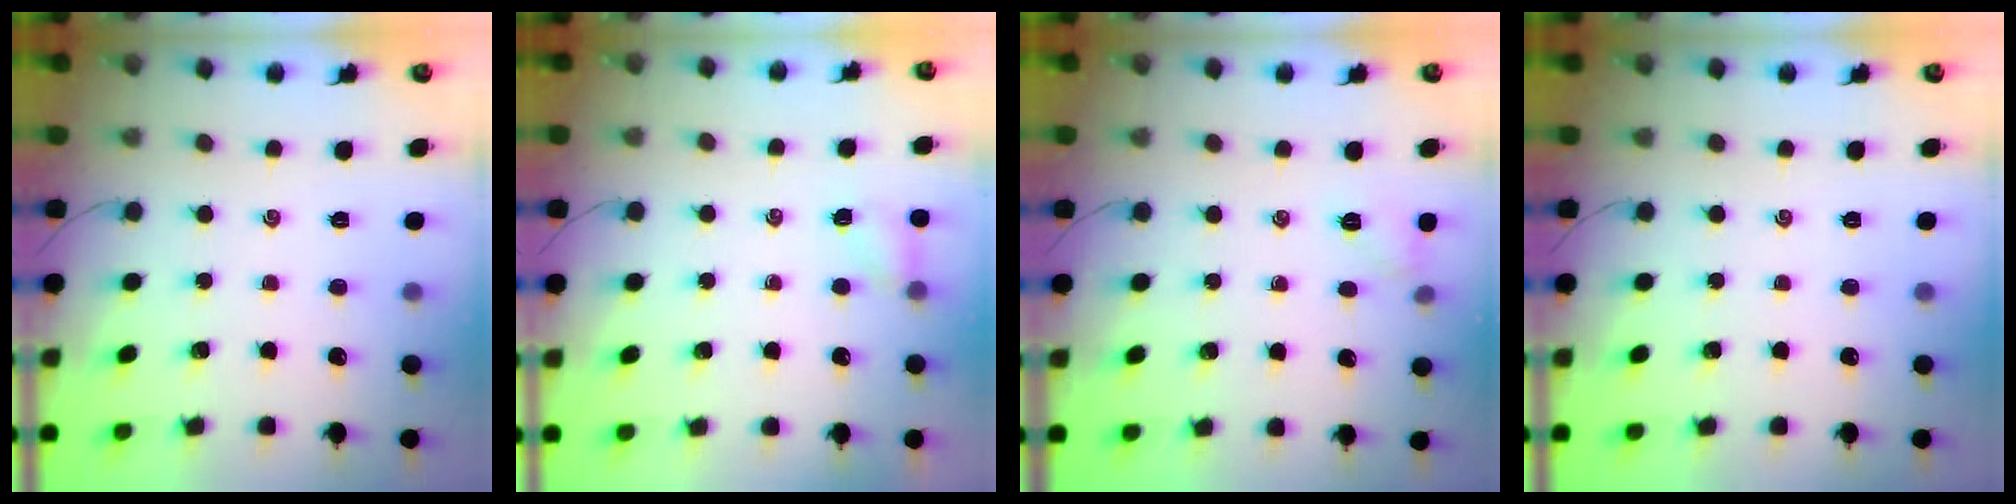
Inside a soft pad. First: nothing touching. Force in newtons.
{"total": 4.2, "press": 3.9, "slide": 1.4}
{"total": 6.0, "press": 5.8, "slide": 1.6}
{"total": 0.0}